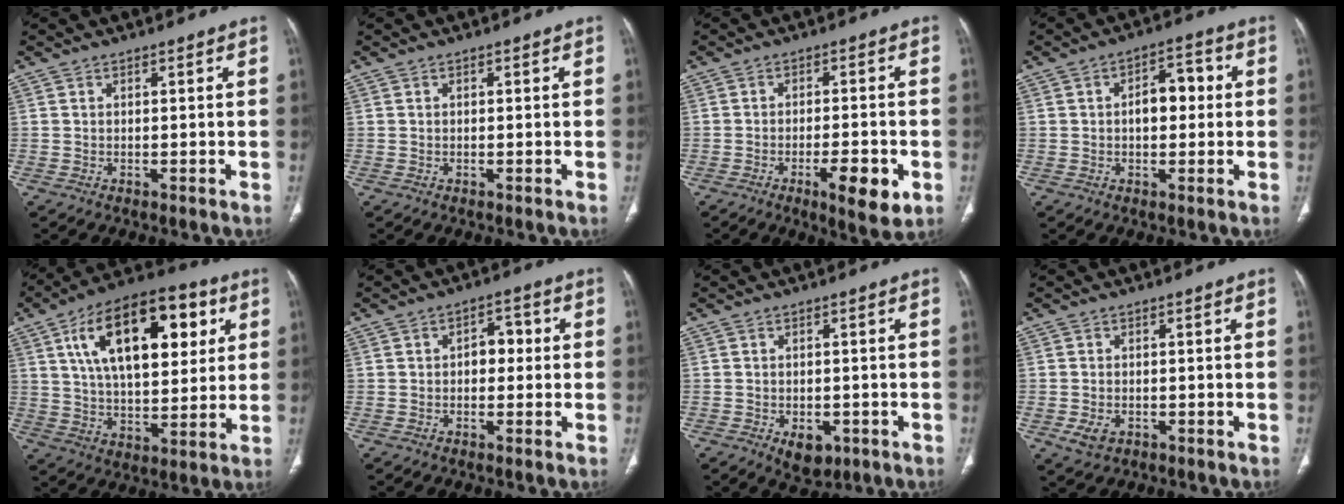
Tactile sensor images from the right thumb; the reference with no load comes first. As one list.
[{"total": 0.0}, {"total": 8.6, "force": [-3.4, 2.5, 7.5], "torque": [-0.109, 0.002, -0.046]}, {"total": 7.0, "force": [0.4, 4.2, 5.6], "torque": [-0.065, 0.021, 0.001]}, {"total": 23.5, "force": [8.1, 11.9, 18.6], "torque": [-0.272, -0.003, 0.129]}, {"total": 4.4, "force": [0.1, 3.1, 3.2], "torque": [-0.026, 0.016, -0.004]}, {"total": 5.1, "force": [-2.1, 3.3, 3.3], "torque": [-0.035, 0.006, -0.019]}, {"total": 3.3, "force": [-1.1, 2.3, 2.1], "torque": [-0.039, 0.001, -0.011]}]